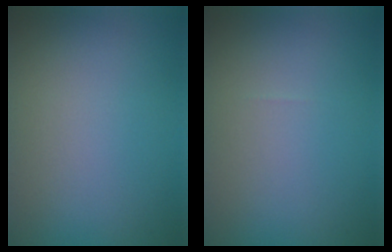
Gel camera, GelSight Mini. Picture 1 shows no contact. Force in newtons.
{"total": 0.0}